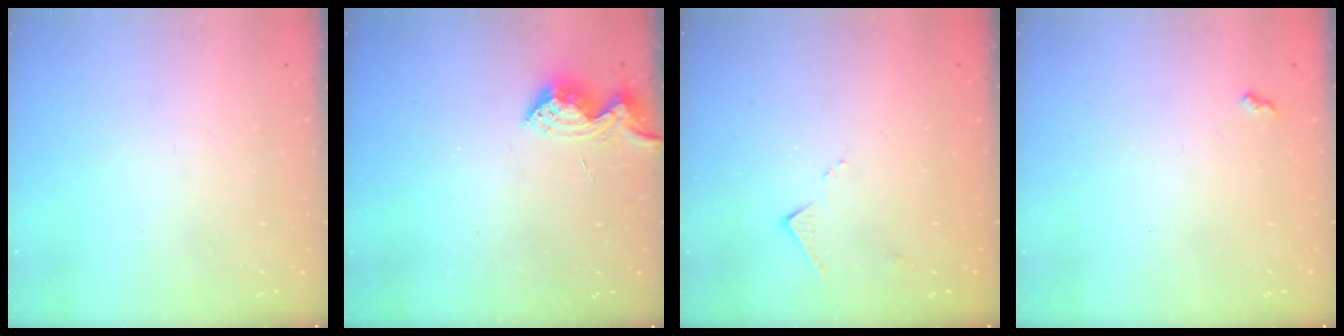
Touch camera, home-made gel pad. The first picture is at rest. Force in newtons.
{"total": 8.6, "press": 8.5, "slide": 1.2}
{"total": 6.0, "press": 6.0, "slide": 0.6}
{"total": 3.9, "press": 3.9, "slide": 0.5}